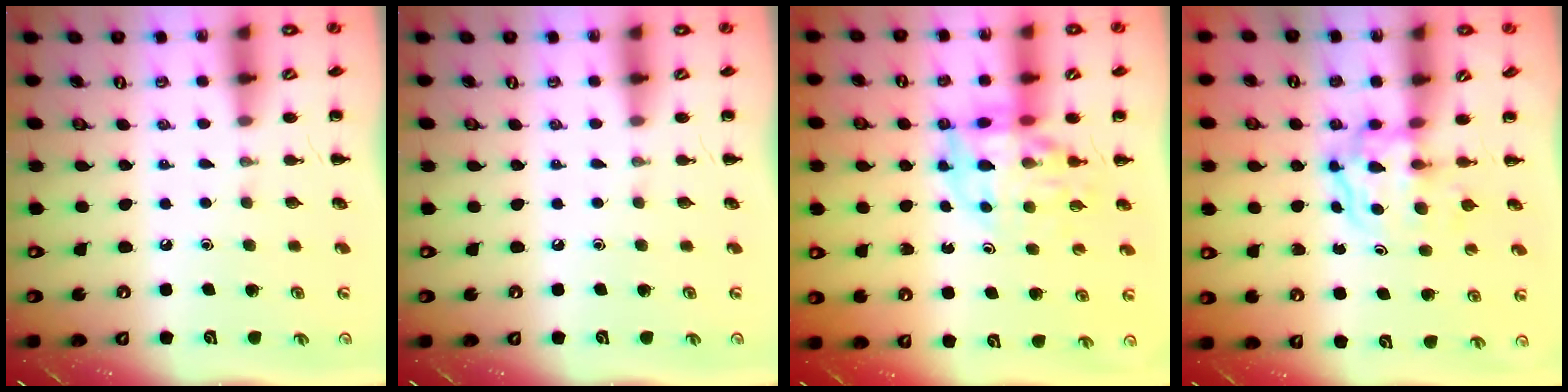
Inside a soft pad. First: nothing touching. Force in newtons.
{"total": 0.0}
{"total": 10.5, "press": 10.0, "slide": 3.2}
{"total": 3.8, "press": 3.7, "slide": 0.5}